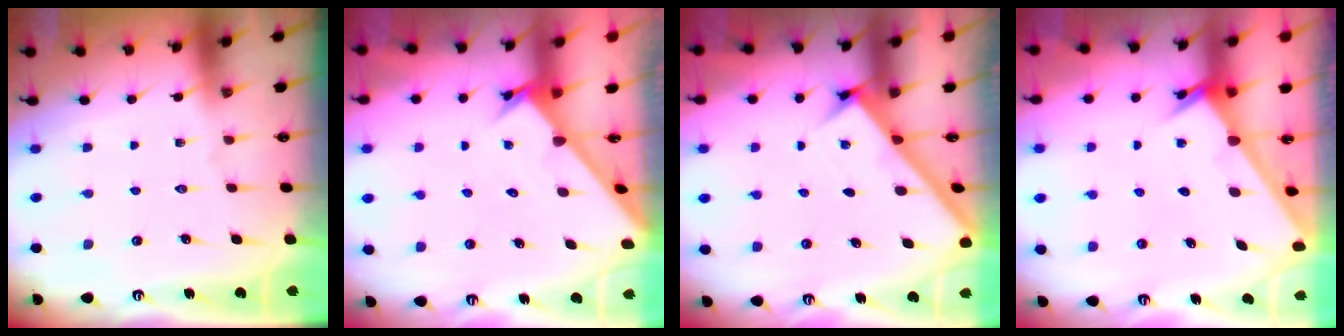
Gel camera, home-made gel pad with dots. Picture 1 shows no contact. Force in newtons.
{"total": 2.4, "press": 2.4, "slide": 0.1}
{"total": 2.7, "press": 2.7, "slide": 0.3}
{"total": 2.4, "press": 2.4, "slide": 0.2}